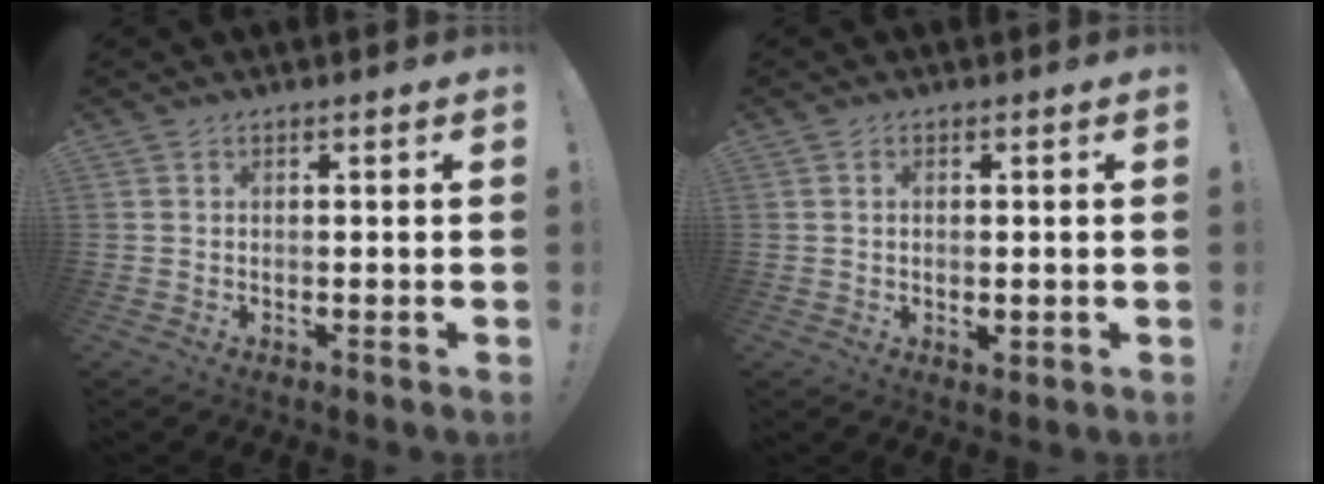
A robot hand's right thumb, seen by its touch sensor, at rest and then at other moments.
{"total": 1.8, "force": [-0.1, 0.8, 1.6], "torque": [-0.022, 0.001, -0.002]}